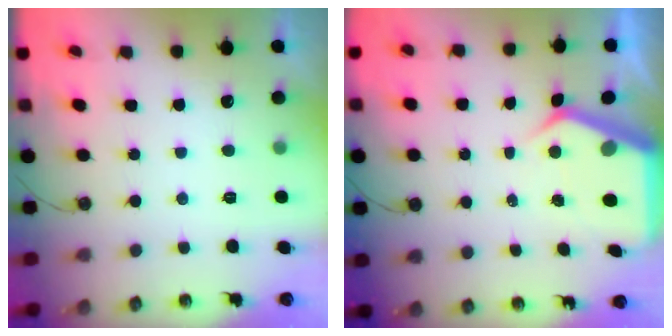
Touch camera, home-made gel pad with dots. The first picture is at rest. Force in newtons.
{"total": 6.4, "press": 6.4, "slide": 0.6}